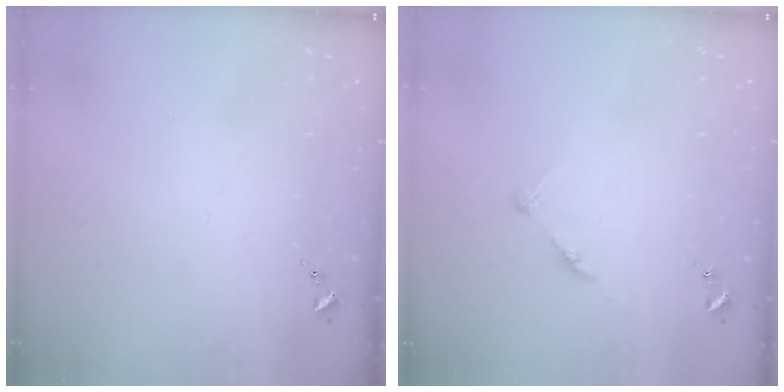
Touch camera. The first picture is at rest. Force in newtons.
{"total": 5.8, "press": 5.8, "slide": 0.6}